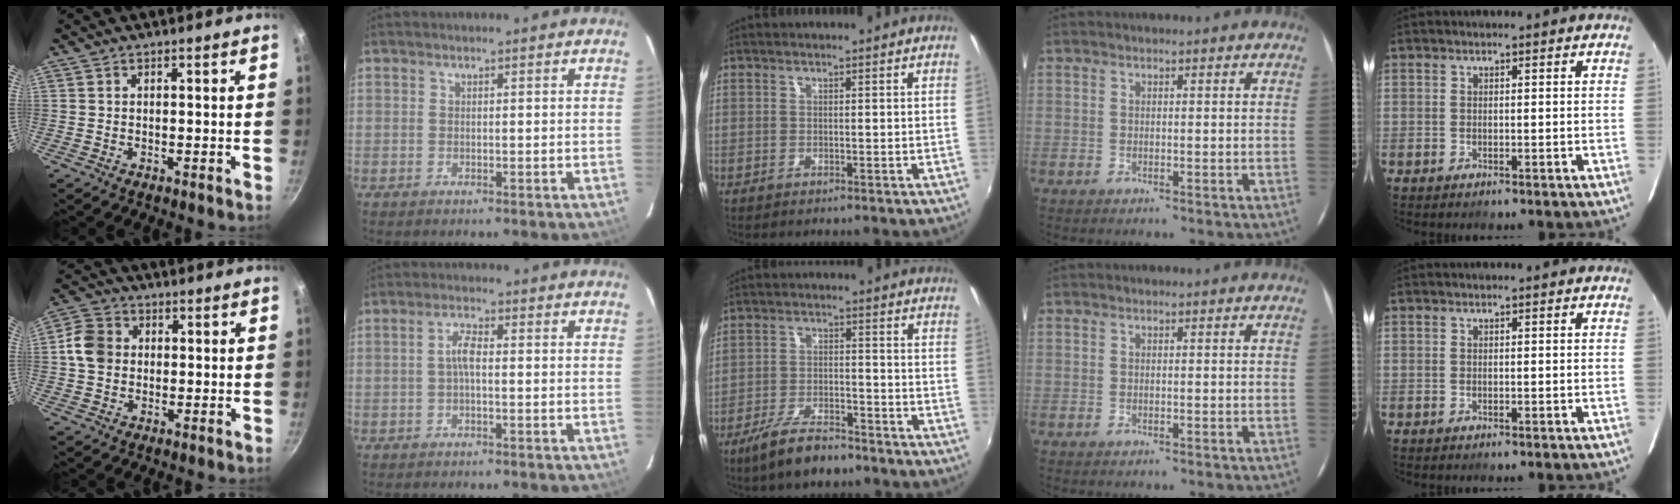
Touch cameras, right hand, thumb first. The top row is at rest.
{"thumb": {"total": 6.9, "force": [0.3, 5.9, 3.7], "torque": [-0.051, 0.011, -0.010]}, "index": {"total": 2.8, "force": [-0.3, 0.8, 2.6], "torque": [-0.053, 0.008, -0.005]}, "middle": {"total": 8.9, "force": [-6.9, 2.6, 4.9], "torque": [-0.111, -0.008, -0.119]}}